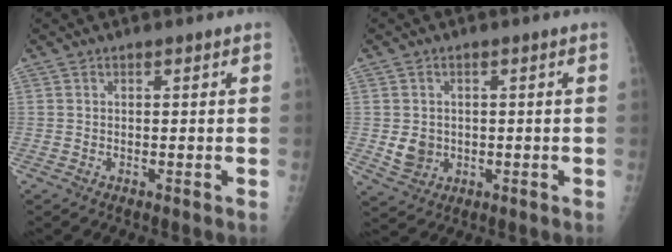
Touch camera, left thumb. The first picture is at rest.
{"total": 4.4, "force": [-0.2, 3.9, 2.0], "torque": [-0.017, 0.000, 0.007]}